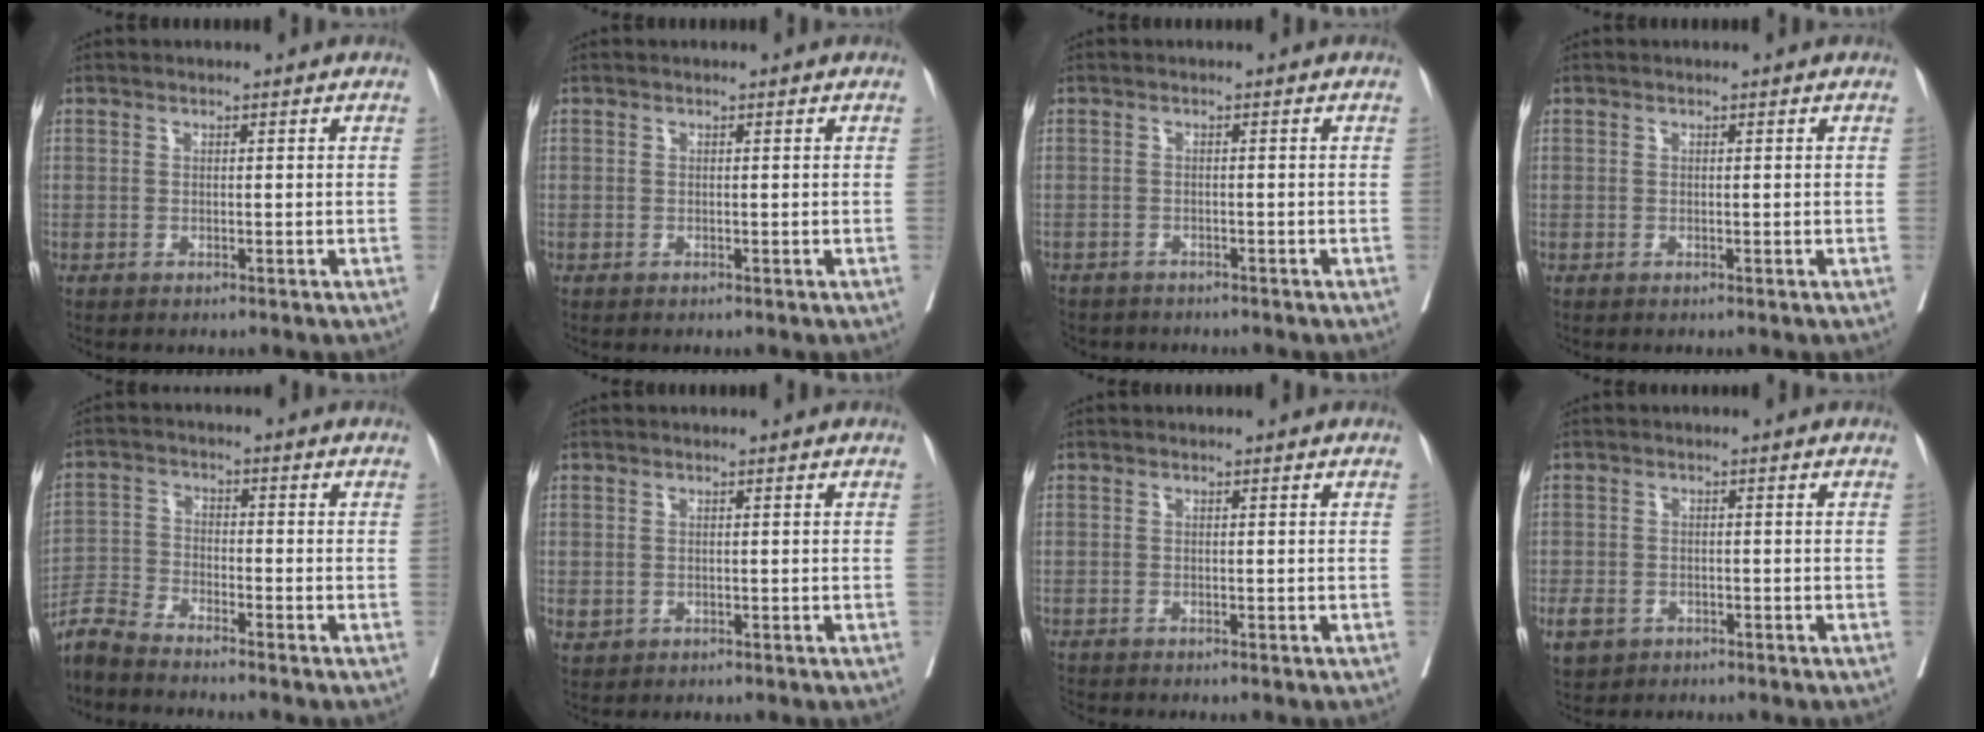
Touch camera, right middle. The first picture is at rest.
{"total": 0.0}
{"total": 6.2, "force": [-5.3, 2.9, 1.2], "torque": [-0.032, -0.007, -0.079]}
{"total": 0.0}
{"total": 7.3, "force": [-7.2, -0.1, 1.3], "torque": [-0.028, -0.008, -0.143]}
{"total": 1.2, "force": [-0.1, 1.1, 0.5], "torque": [-0.014, -0.001, 0.006]}
{"total": 1.1, "force": [-1.1, 0.1, -0.1], "torque": [-0.006, -0.008, -0.022]}
{"total": 6.3, "force": [-3.5, 4.8, 1.9], "torque": [-0.056, -0.003, -0.054]}